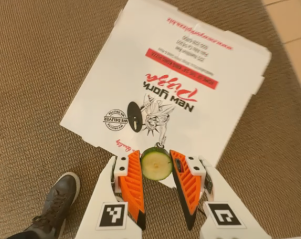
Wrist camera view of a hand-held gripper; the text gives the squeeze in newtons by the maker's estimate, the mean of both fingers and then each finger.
{"total": 8.2, "left": 8.2, "right": 8.3}